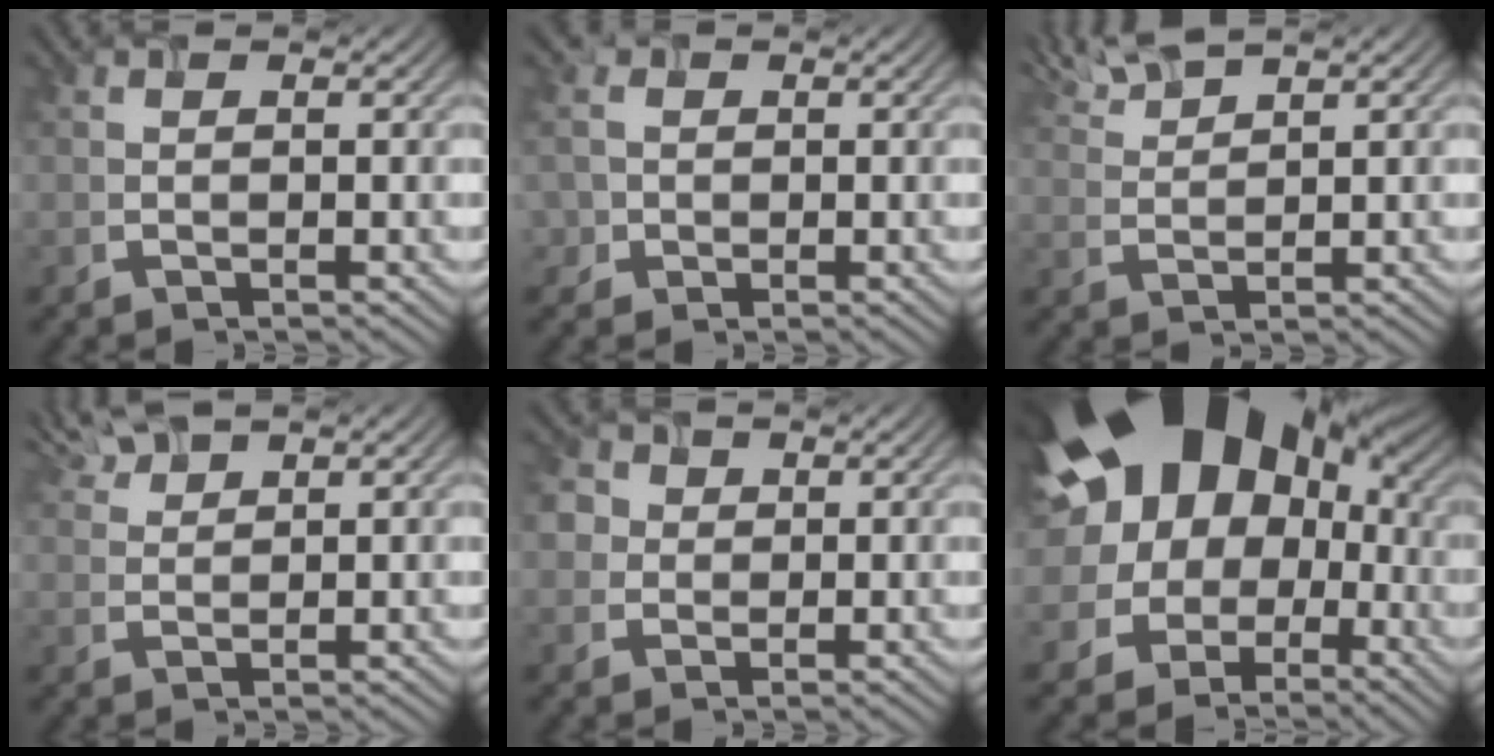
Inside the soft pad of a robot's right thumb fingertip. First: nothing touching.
{"total": 2.9, "force": [-0.2, 2.8, 0.7], "torque": [-0.036, 0.007, 0.006]}
{"total": 4.3, "force": [3.7, 0.5, 2.1], "torque": [-0.058, 0.020, 0.089]}
{"total": 3.9, "force": [3.1, 1.3, 2.0], "torque": [-0.053, 0.021, 0.075]}
{"total": 4.3, "force": [1.2, 3.7, 2.0], "torque": [-0.076, 0.027, 0.023]}
{"total": 21.8, "force": [4.3, 17.6, 12.2], "torque": [-0.225, 0.042, 0.057]}